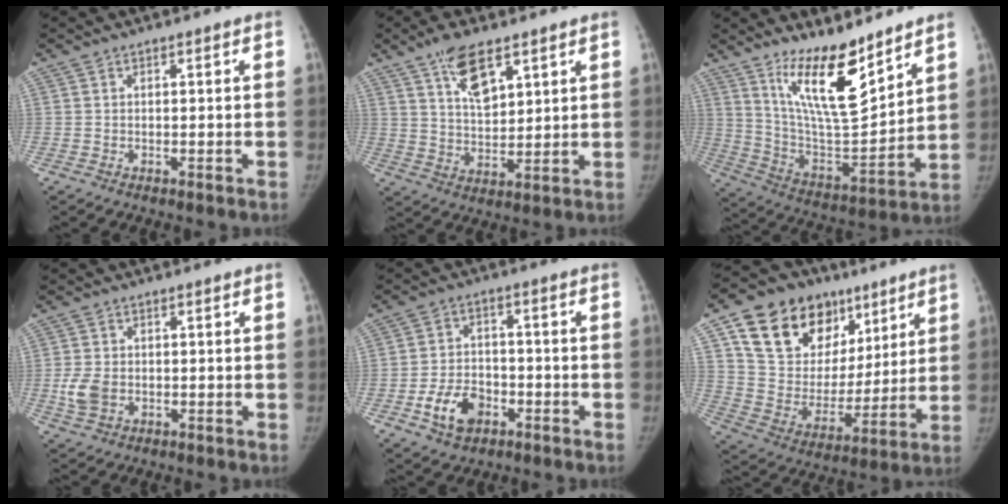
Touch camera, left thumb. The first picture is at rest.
{"total": 9.0, "force": [5.4, 3.8, 6.1], "torque": [-0.088, -0.032, 0.101]}
{"total": 16.6, "force": [11.4, 4.8, 11.1], "torque": [-0.150, -0.087, 0.215]}
{"total": 4.9, "force": [-0.8, 3.5, 3.2], "torque": [-0.067, -0.001, -0.014]}
{"total": 8.7, "force": [-3.9, 6.0, 5.0], "torque": [-0.072, 0.022, -0.065]}
{"total": 24.0, "force": [12.5, 16.4, 12.3], "torque": [-0.166, -0.011, 0.223]}